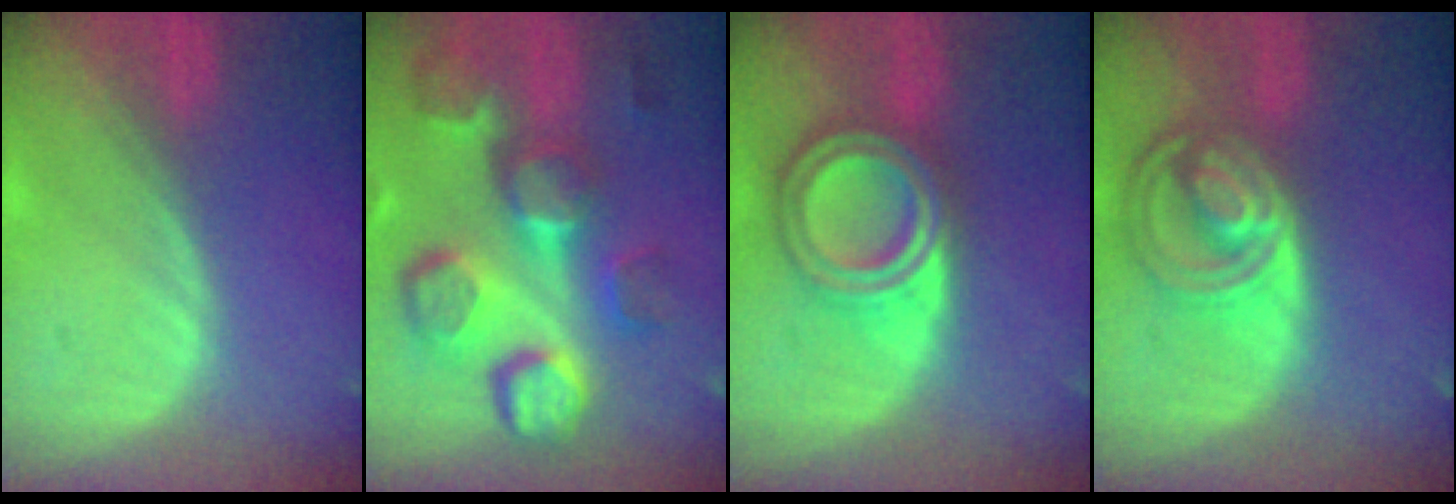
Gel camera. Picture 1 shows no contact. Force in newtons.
{"total": 12.6, "press": 11.2, "slide": 5.7}
{"total": 8.0, "press": 8.0, "slide": 0.5}
{"total": 8.6, "press": 7.4, "slide": 4.4}